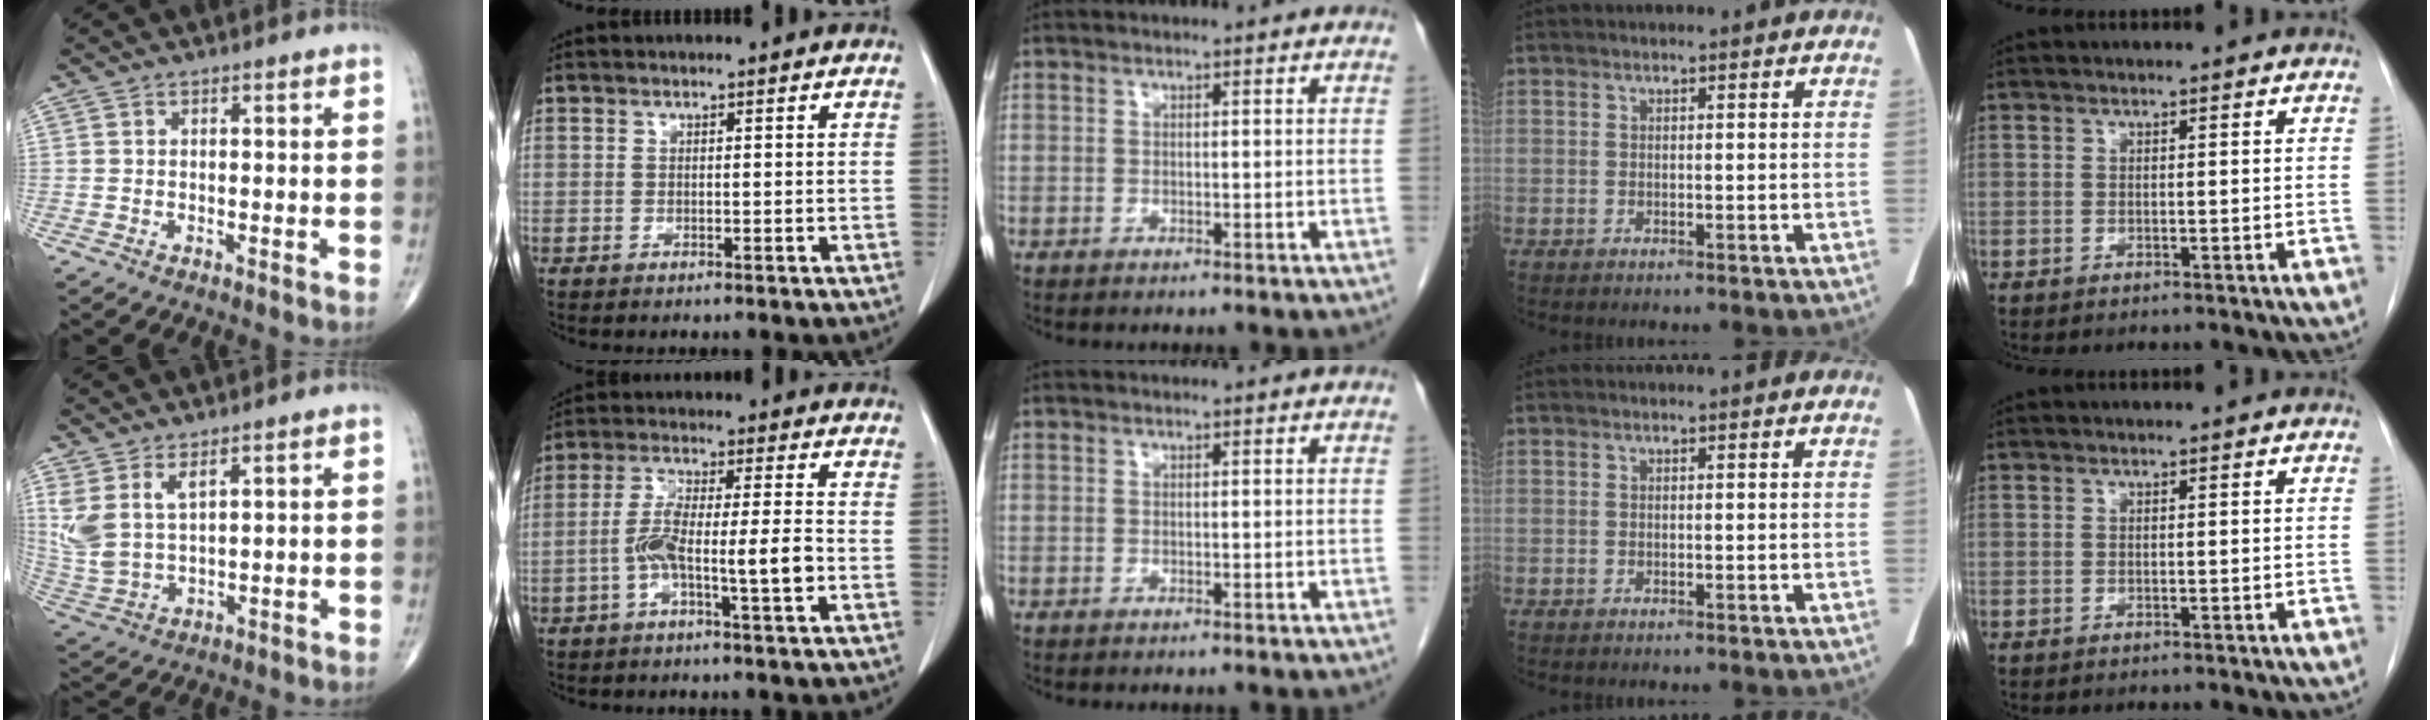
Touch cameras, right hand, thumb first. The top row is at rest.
{"thumb": {"total": 7.7, "force": [4.0, 3.3, 5.7], "torque": [-0.124, -0.017, 0.093]}, "index": {"total": 8.8, "force": [-2.4, 0.8, 8.4], "torque": [-0.159, 0.014, -0.047]}}